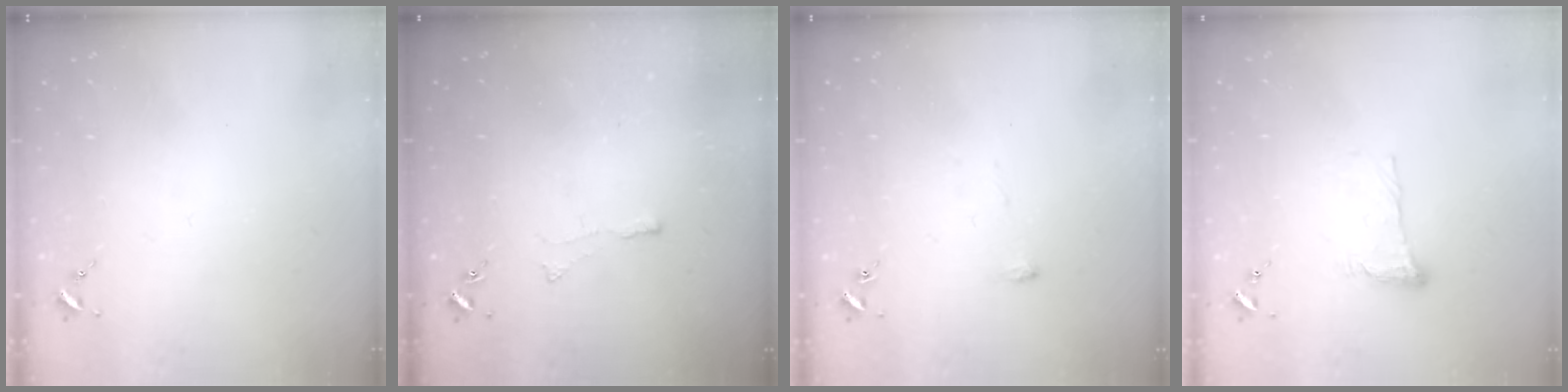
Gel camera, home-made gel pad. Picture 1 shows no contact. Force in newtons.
{"total": 2.6, "press": 2.5, "slide": 0.6}
{"total": 4.9, "press": 4.9, "slide": 0.4}
{"total": 10.2, "press": 10.2, "slide": 0.7}